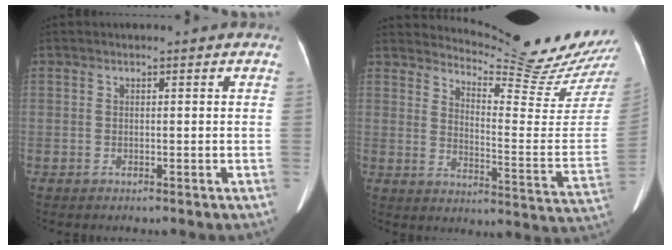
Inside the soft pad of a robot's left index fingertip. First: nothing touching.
{"total": 19.0, "force": [18.4, -1.0, 4.9], "torque": [-0.083, -0.137, 0.226]}